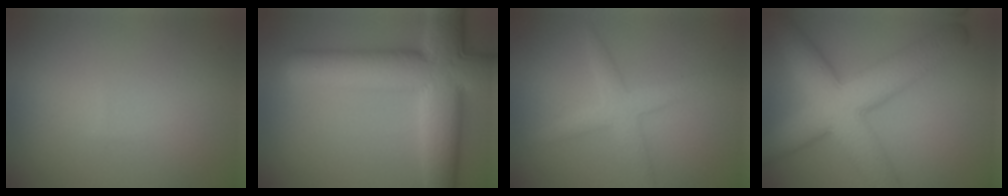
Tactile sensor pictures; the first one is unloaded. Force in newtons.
{"total": 11.1, "press": 11.1, "slide": 0.4}
{"total": 2.7, "press": 2.7, "slide": 0.1}
{"total": 9.5, "press": 9.5, "slide": 0.2}